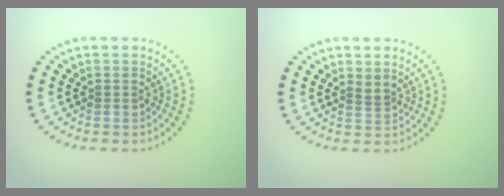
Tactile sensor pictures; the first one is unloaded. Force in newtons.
{"total": 0.8, "press": 0.5, "slide": 0.6}